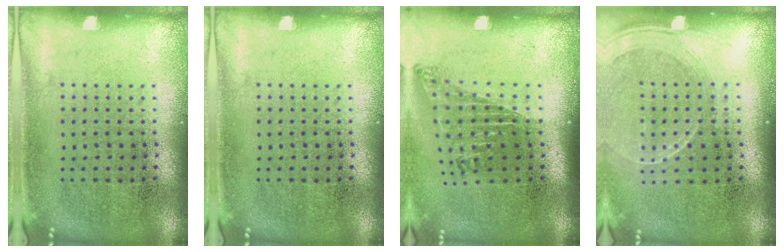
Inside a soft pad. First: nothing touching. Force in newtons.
{"total": 0.0}
{"total": 1.7, "press": 1.1, "slide": 1.3}
{"total": 1.7, "press": 1.5, "slide": 0.8}